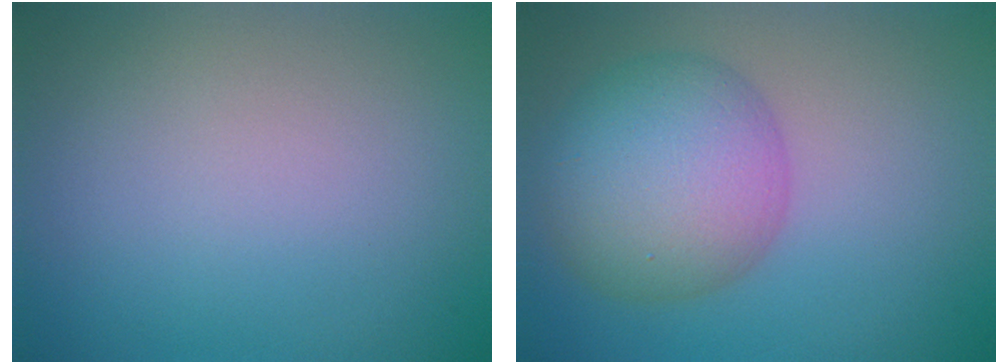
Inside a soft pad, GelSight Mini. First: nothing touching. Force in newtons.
{"total": 8.3, "press": 8.3, "slide": 0.3}